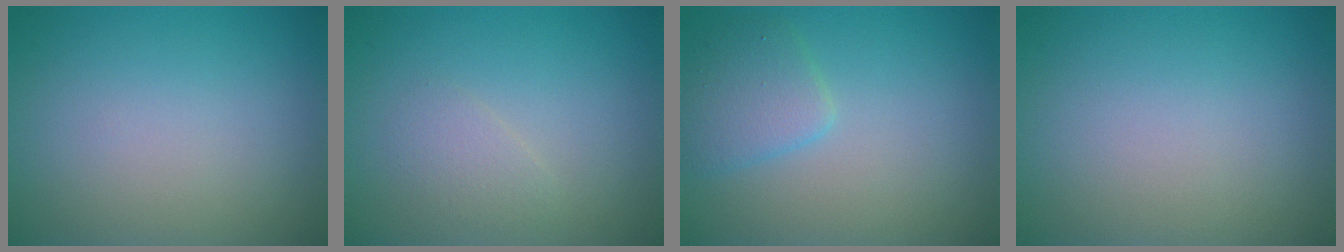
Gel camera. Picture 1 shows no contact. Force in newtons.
{"total": 1.3, "press": 1.3, "slide": 0.1}
{"total": 2.7, "press": 2.7, "slide": 0.1}
{"total": 0.0}